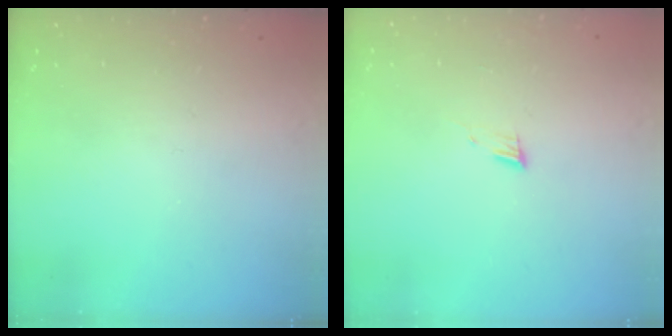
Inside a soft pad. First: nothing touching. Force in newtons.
{"total": 4.9, "press": 4.9, "slide": 0.5}